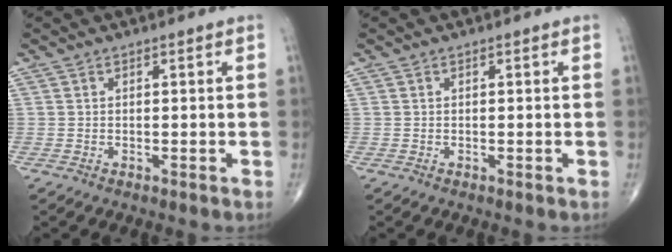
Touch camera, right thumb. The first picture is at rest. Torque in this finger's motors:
{"motor_torque": [-0.04, 0.05, 0.00, 0.00, 0.01]}